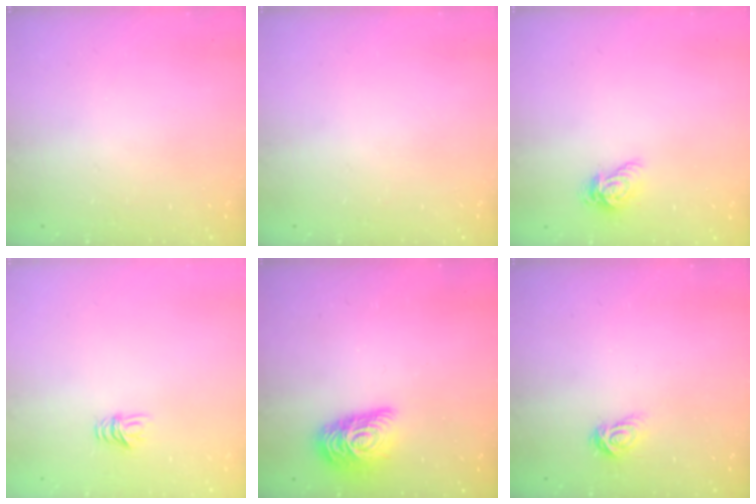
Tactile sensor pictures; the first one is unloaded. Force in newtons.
{"total": 0.0}
{"total": 6.6, "press": 6.6, "slide": 0.2}
{"total": 5.1, "press": 5.0, "slide": 0.4}
{"total": 13.1, "press": 13.1, "slide": 0.5}
{"total": 4.0, "press": 4.0, "slide": 0.4}